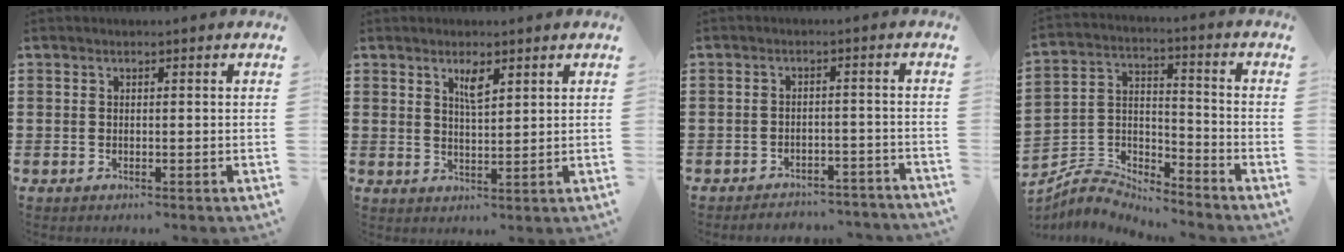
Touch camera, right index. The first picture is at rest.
{"total": 3.1, "force": [1.9, 0.7, 2.3], "torque": [-0.042, 0.000, 0.030]}
{"total": 2.9, "force": [-2.9, 0.4, 0.2], "torque": [-0.009, 0.001, -0.059]}
{"total": 5.3, "force": [-5.2, 1.2, 0.3], "torque": [-0.020, -0.001, -0.108]}